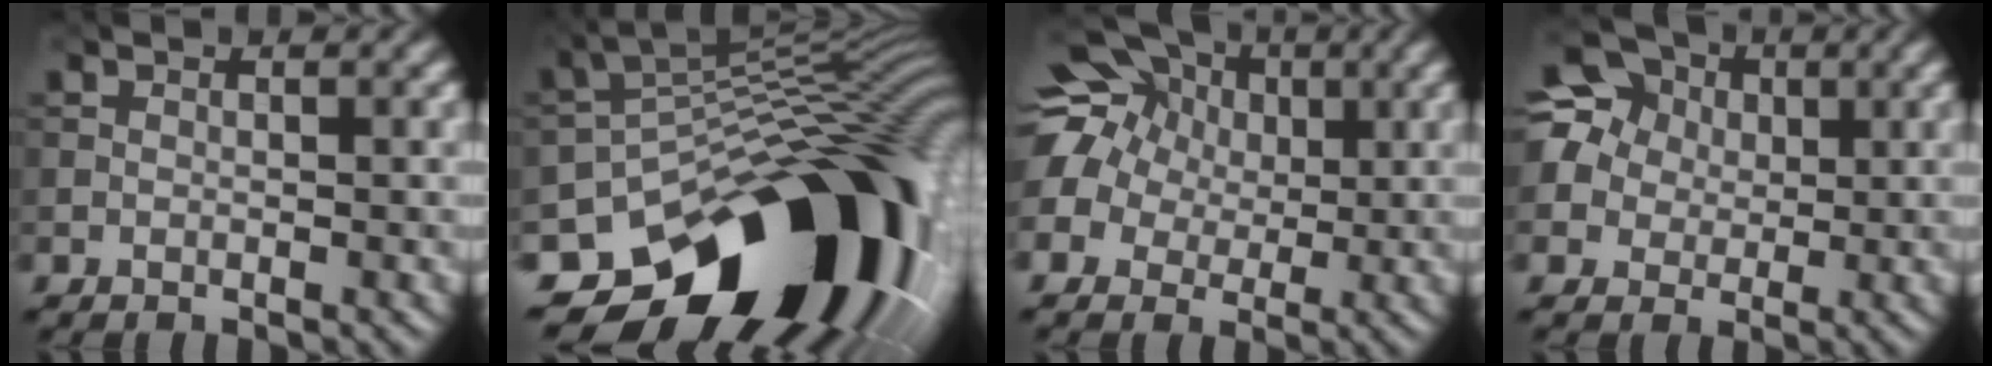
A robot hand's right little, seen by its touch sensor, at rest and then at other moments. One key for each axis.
{"total": 18.8, "fx": -10.5, "fy": 10.3, "fz": 11.8, "tx": -0.154, "ty": -0.017, "tz": -0.162}
{"total": 16.7, "fx": 5.5, "fy": 13.9, "fz": 7.3, "tx": -0.201, "ty": 0.048, "tz": 0.068}
{"total": 9.4, "fx": 3.0, "fy": 8.0, "fz": 4.0, "tx": -0.110, "ty": 0.035, "tz": 0.037}